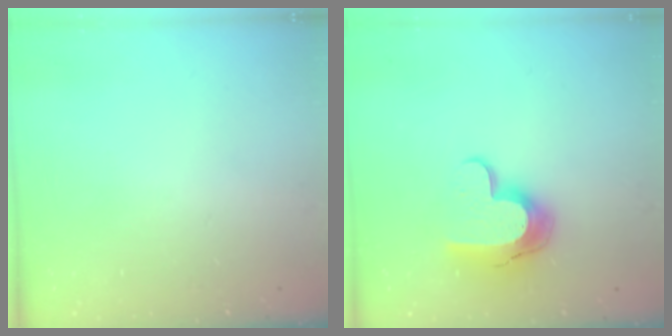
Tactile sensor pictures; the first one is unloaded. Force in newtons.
{"total": 11.9, "press": 11.9, "slide": 0.6}